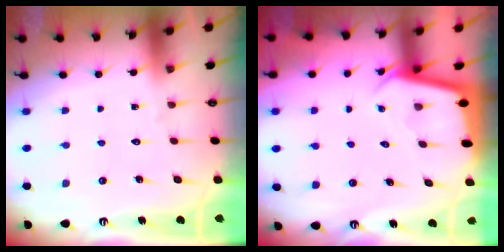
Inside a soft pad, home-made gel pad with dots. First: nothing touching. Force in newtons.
{"total": 2.5, "press": 2.5, "slide": 0.1}